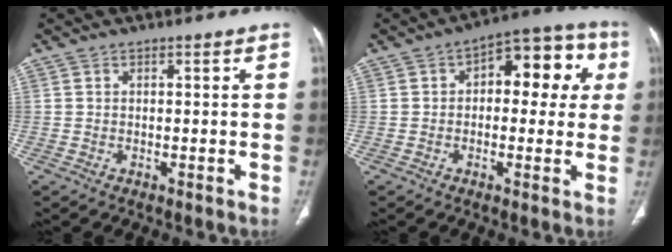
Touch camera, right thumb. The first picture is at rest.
{"total": 12.8, "force": [2.6, 7.1, 10.4], "torque": [-0.083, 0.032, 0.025]}